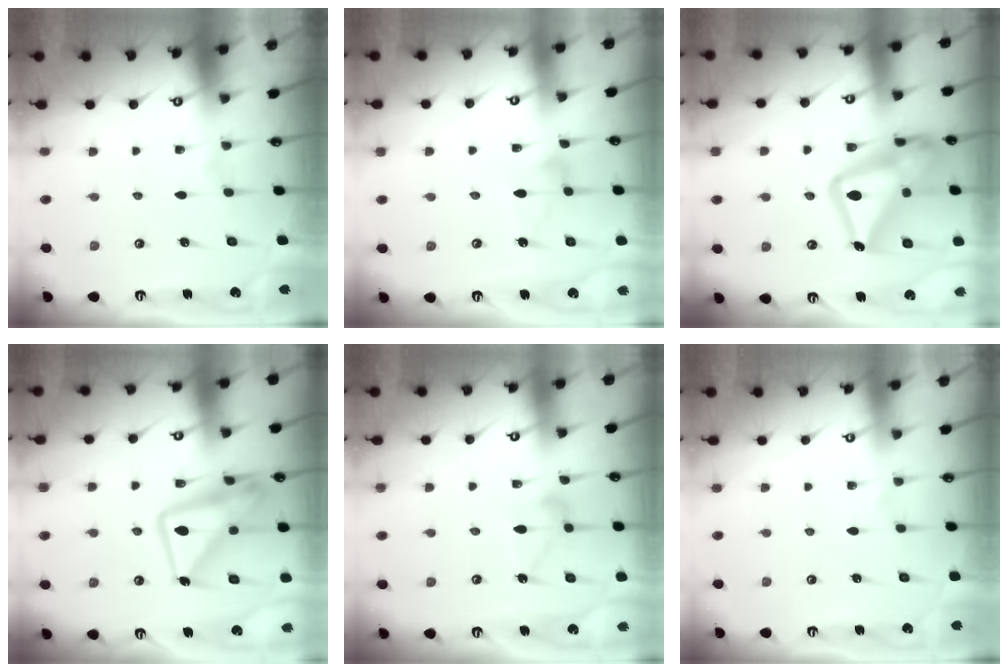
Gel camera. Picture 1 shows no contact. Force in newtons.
{"total": 3.9, "press": 3.9, "slide": 0.4}
{"total": 22.8, "press": 22.8, "slide": 1.7}
{"total": 15.8, "press": 15.8, "slide": 1.5}
{"total": 9.9, "press": 9.9, "slide": 0.4}
{"total": 3.9, "press": 3.9, "slide": 0.1}